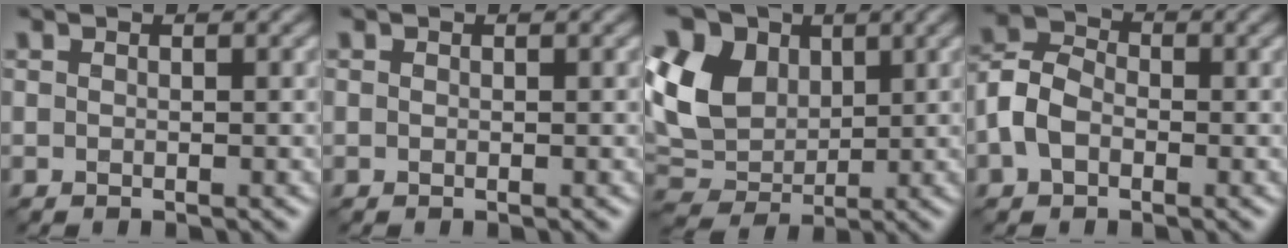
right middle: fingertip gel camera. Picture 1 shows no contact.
{"total": 0.0}
{"total": 9.0, "force": [2.9, 6.7, 5.3], "torque": [-0.145, 0.026, 0.049]}
{"total": 3.9, "force": [-1.1, 2.8, 2.4], "torque": [-0.055, 0.009, -0.029]}